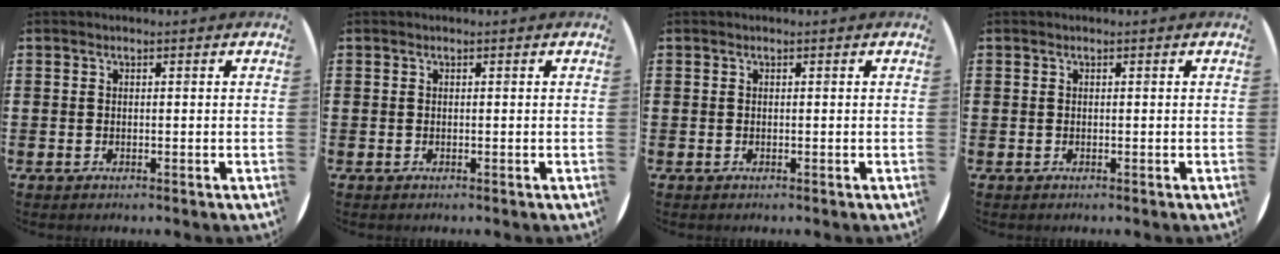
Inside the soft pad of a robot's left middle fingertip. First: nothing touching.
{"total": 0.0}
{"total": 0.0}
{"total": 0.0}